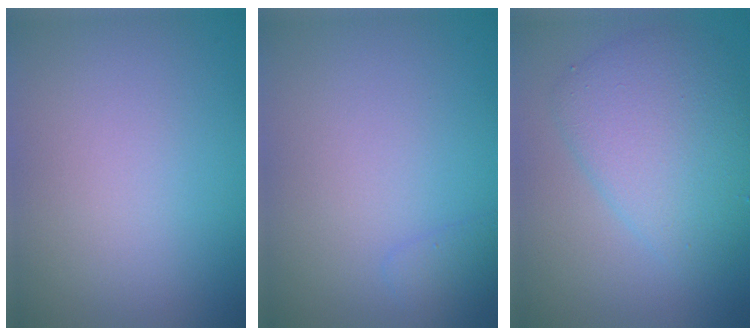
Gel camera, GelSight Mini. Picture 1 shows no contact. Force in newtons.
{"total": 1.0, "press": 1.0, "slide": 0.1}
{"total": 5.1, "press": 5.1, "slide": 0.2}